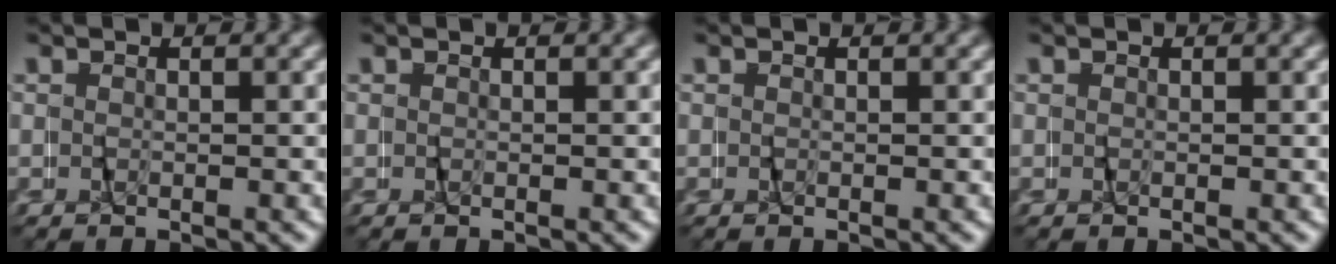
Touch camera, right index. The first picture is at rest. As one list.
[{"total": 0.0}, {"total": 0.0}, {"total": 0.0}]